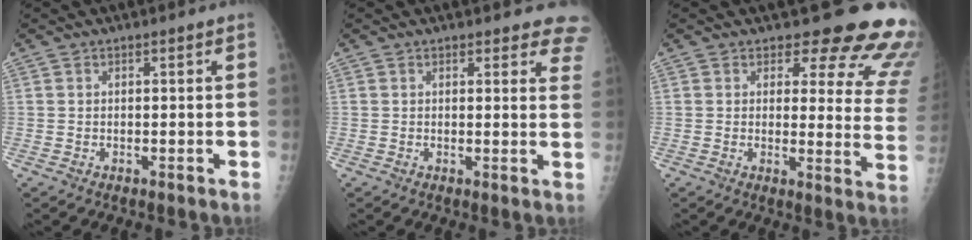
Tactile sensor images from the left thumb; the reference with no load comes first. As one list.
[{"total": 7.7, "force": [6.9, 2.7, 2.1], "torque": [0.028, -0.025, 0.048]}, {"total": 16.8, "force": [14.6, 5.8, 5.9], "torque": [-0.013, -0.121, 0.139]}]